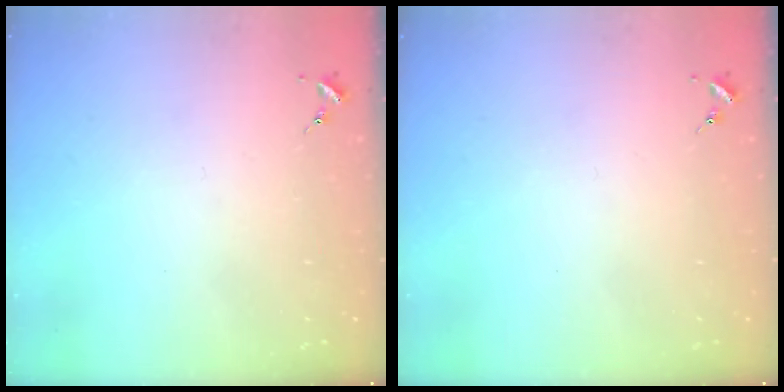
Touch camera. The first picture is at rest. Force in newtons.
{"total": 0.0}